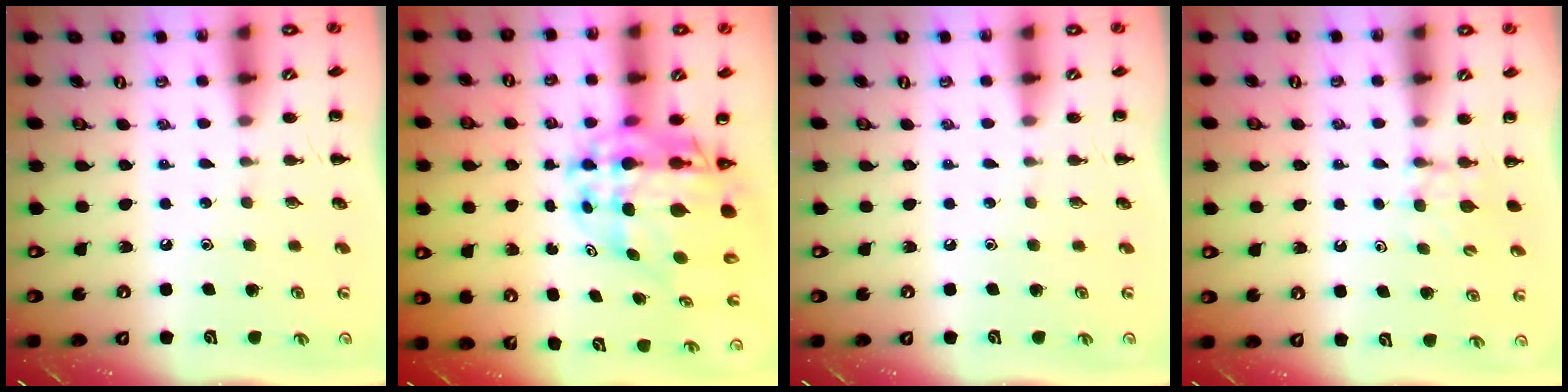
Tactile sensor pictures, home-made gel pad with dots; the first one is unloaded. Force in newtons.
{"total": 13.1, "press": 12.4, "slide": 4.1}
{"total": 0.0}
{"total": 4.3, "press": 4.1, "slide": 1.4}